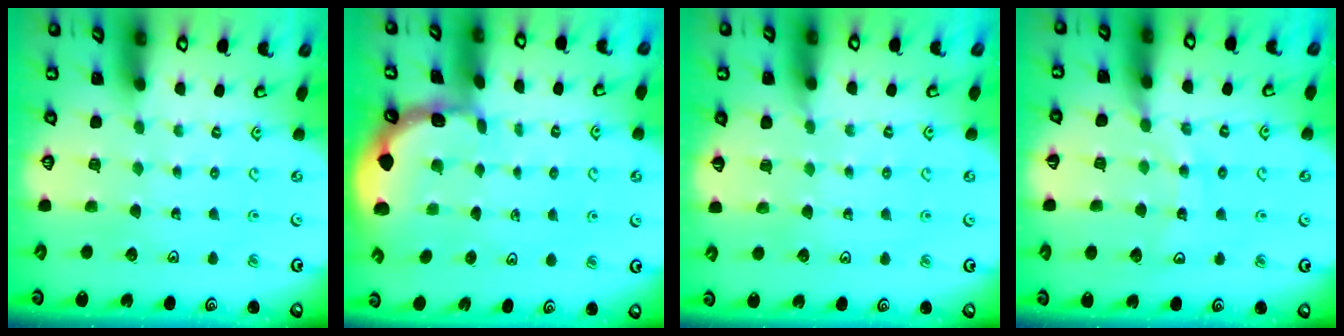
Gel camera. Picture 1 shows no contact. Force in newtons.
{"total": 1.5, "press": 1.5, "slide": 0.1}
{"total": 3.8, "press": 3.7, "slide": 0.5}
{"total": 11.0, "press": 11.0, "slide": 1.4}